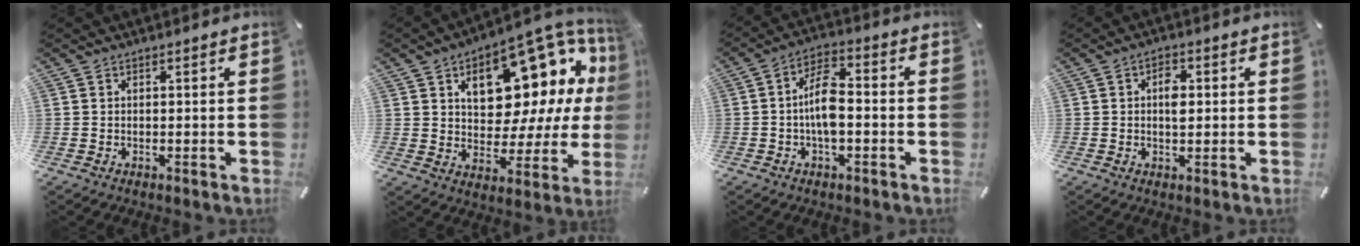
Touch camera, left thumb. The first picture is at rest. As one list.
[{"total": 18.5, "force": [9.1, 11.0, 11.7], "torque": [-0.154, -0.074, 0.153]}, {"total": 8.4, "force": [-1.6, 3.9, 7.3], "torque": [-0.143, 0.010, -0.029]}, {"total": 3.9, "force": [0.5, 2.2, 3.1], "torque": [-0.040, -0.002, 0.001]}]